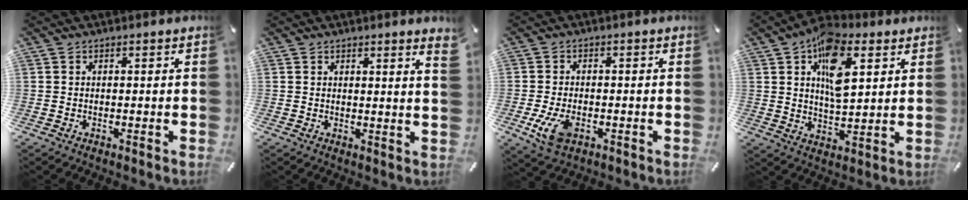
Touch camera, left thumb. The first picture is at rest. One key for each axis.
{"total": 2.5, "fx": 1.7, "fy": -0.1, "fz": 1.8, "tx": -0.029, "ty": -0.007, "tz": 0.027}
{"total": 6.6, "fx": -2.4, "fy": 4.0, "fz": 4.7, "tx": -0.113, "ty": 0.000, "tz": -0.045}
{"total": 13.3, "fx": 5.7, "fy": 6.9, "fz": 9.8, "tx": -0.150, "ty": -0.013, "tz": 0.098}